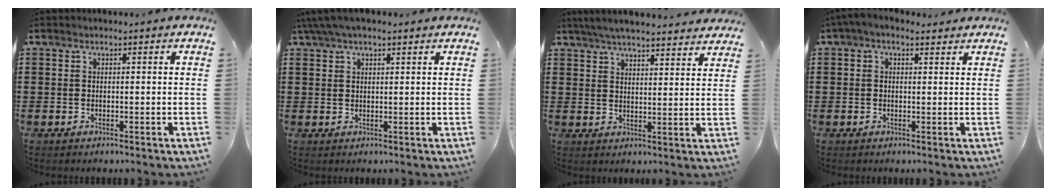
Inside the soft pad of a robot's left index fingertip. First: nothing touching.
{"total": 3.3, "force": [2.3, 1.0, 2.2], "torque": [-0.049, 0.008, 0.043]}
{"total": 5.1, "force": [4.8, 0.3, 1.7], "torque": [-0.048, -0.015, 0.087]}
{"total": 1.6, "force": [0.5, 0.8, 1.3], "torque": [-0.028, 0.005, 0.009]}